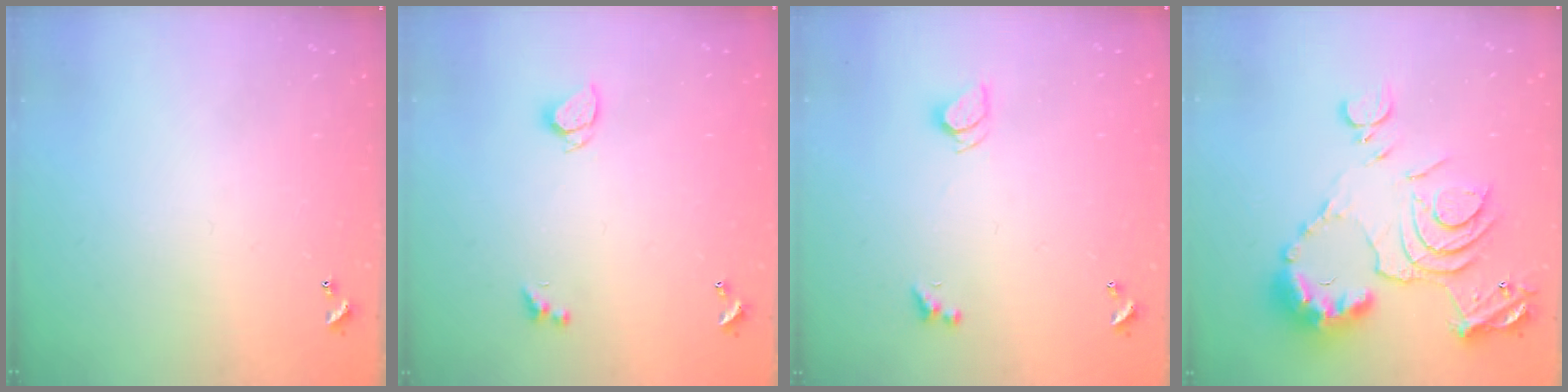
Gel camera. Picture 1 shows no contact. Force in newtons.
{"total": 2.4, "press": 2.3, "slide": 0.6}
{"total": 2.5, "press": 2.4, "slide": 0.6}
{"total": 15.1, "press": 15.0, "slide": 1.6}